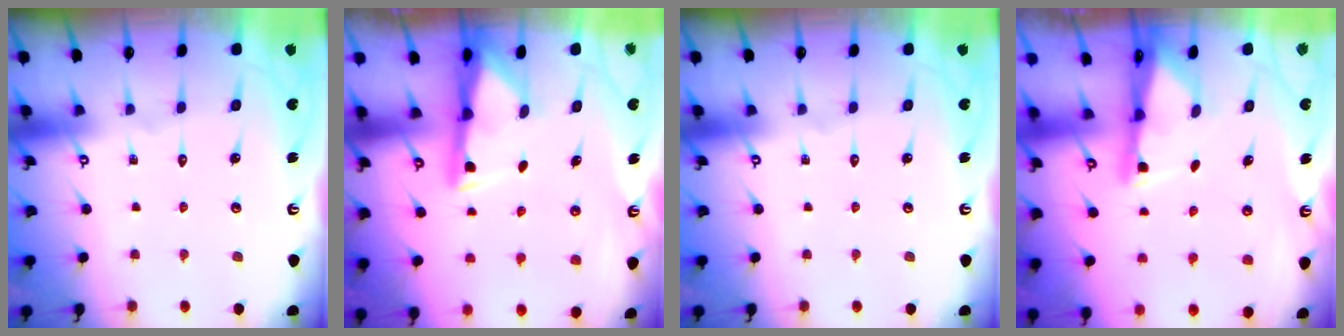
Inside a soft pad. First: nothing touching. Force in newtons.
{"total": 3.1, "press": 3.0, "slide": 0.6}
{"total": 0.0}
{"total": 2.0, "press": 2.0, "slide": 0.3}